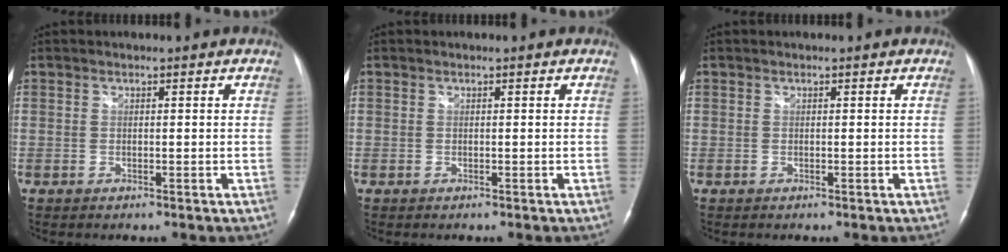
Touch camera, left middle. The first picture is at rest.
{"total": 0.0}
{"total": 0.0}